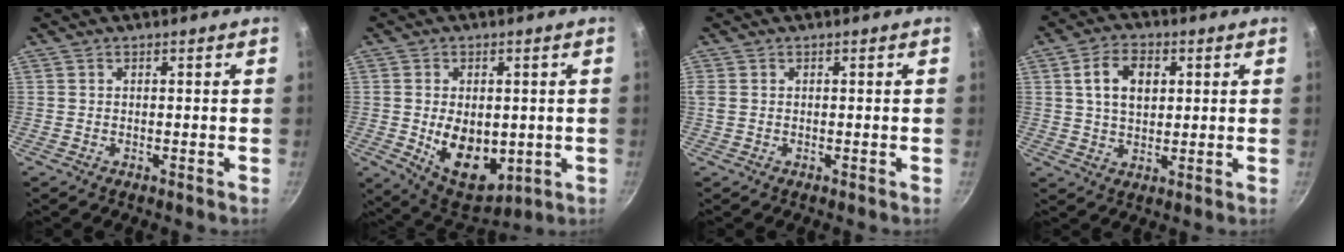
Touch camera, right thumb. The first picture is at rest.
{"total": 12.7, "force": [-1.2, 8.3, 9.5], "torque": [-0.117, -0.019, 0.004]}
{"total": 1.2, "force": [0.2, 0.9, 0.8], "torque": [-0.019, 0.001, 0.005]}
{"total": 8.3, "force": [2.1, 5.4, 5.9], "torque": [-0.089, 0.002, 0.034]}